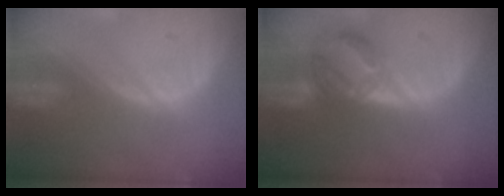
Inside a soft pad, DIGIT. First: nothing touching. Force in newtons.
{"total": 6.9, "press": 6.3, "slide": 2.8}